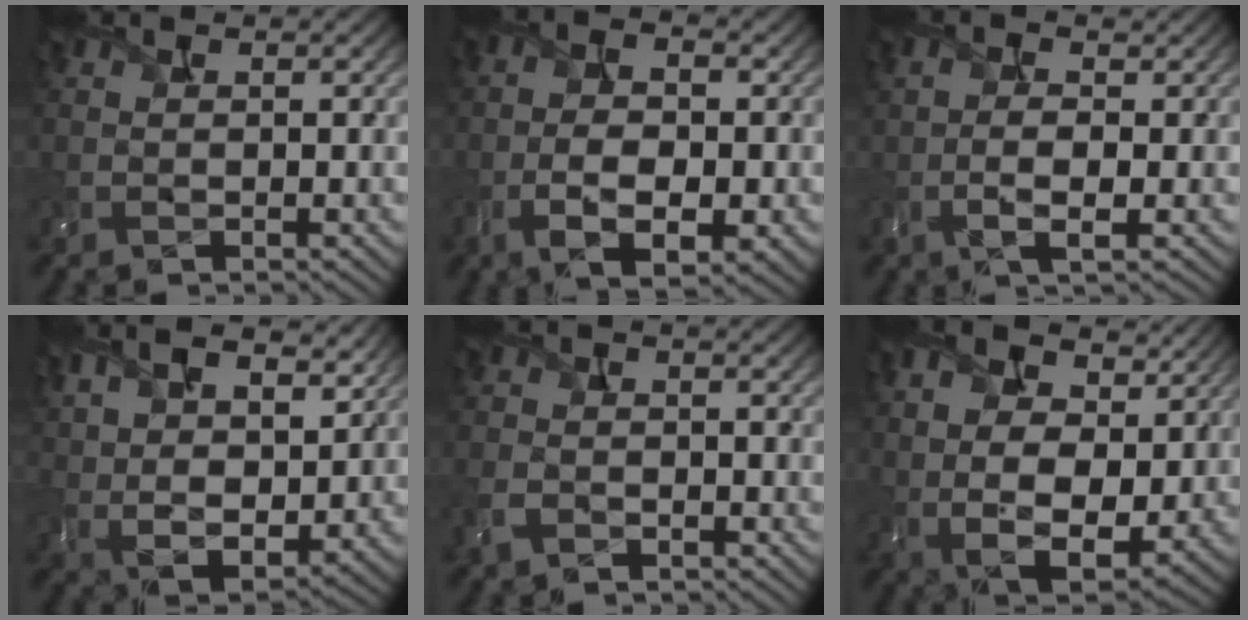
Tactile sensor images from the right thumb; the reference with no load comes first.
{"total": 8.1, "force": [-2.2, 4.0, 6.6], "torque": [-0.130, -0.009, -0.037]}
{"total": 3.8, "force": [-0.5, 1.2, 3.6], "torque": [-0.082, 0.005, -0.015]}
{"total": 12.6, "force": [7.0, 6.0, 8.5], "torque": [-0.202, 0.008, 0.125]}
{"total": 3.6, "force": [-2.1, 2.2, 1.9], "torque": [-0.048, -0.006, -0.054]}
{"total": 12.4, "force": [4.1, 7.5, 8.9], "torque": [-0.193, 0.004, 0.073]}